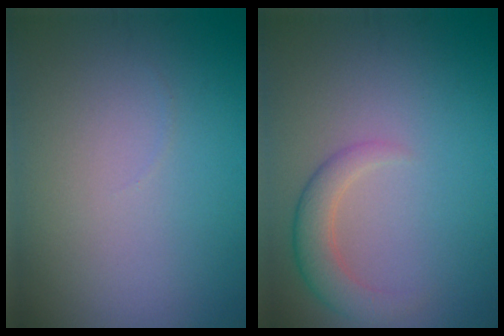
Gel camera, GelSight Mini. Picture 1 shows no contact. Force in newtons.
{"total": 3.1, "press": 3.1, "slide": 0.3}